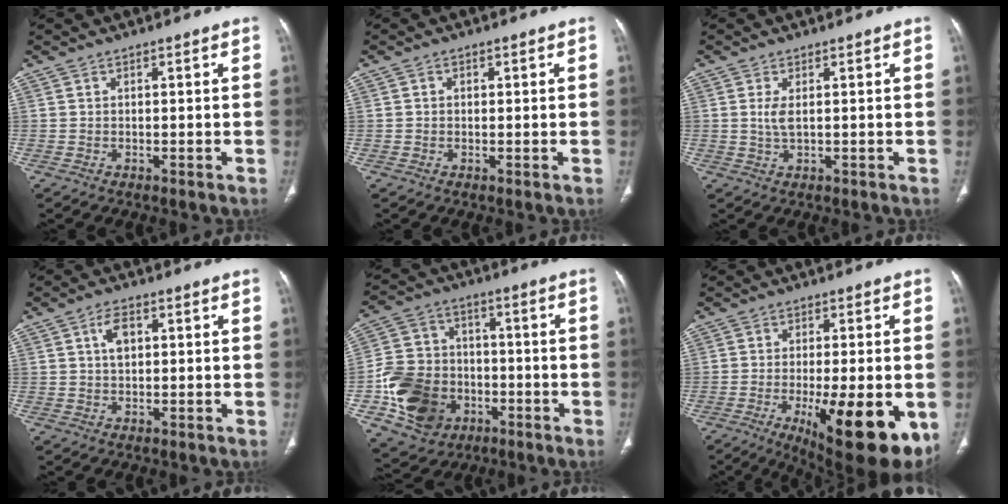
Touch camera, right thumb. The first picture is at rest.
{"total": 0.8, "force": [0.2, 0.7, 0.3], "torque": [0.000, 0.002, 0.001]}
{"total": 2.4, "force": [0.4, 0.8, 2.2], "torque": [-0.054, -0.002, 0.012]}
{"total": 4.0, "force": [1.1, 2.4, 3.1], "torque": [-0.050, 0.004, 0.018]}
{"total": 16.8, "force": [-5.0, 13.8, 8.2], "torque": [-0.132, 0.022, -0.078]}
{"total": 18.6, "force": [-5.9, 5.8, 16.6], "torque": [-0.197, -0.021, -0.067]}